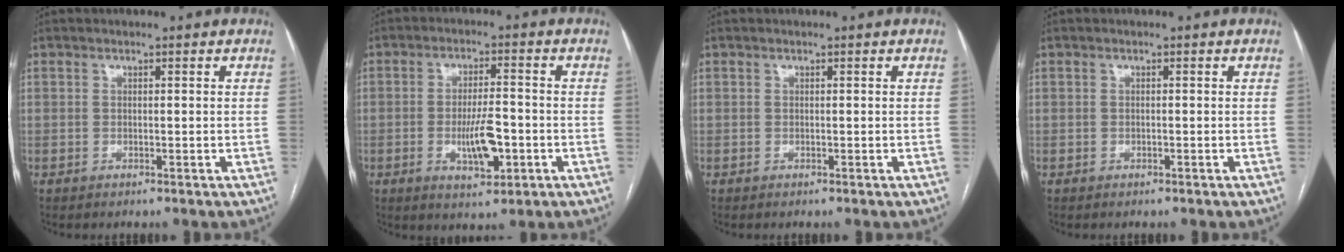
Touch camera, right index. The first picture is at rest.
{"total": 7.1, "force": [-2.0, 2.2, 6.5], "torque": [-0.117, -0.003, -0.029]}
{"total": 0.0}
{"total": 0.0}